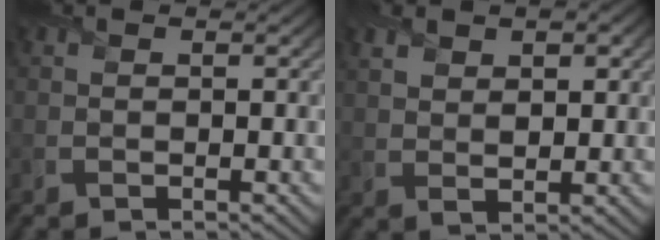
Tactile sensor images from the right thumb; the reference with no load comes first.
{"total": 5.6, "force": [2.8, 3.0, 3.7], "torque": [-0.076, 0.001, 0.052]}